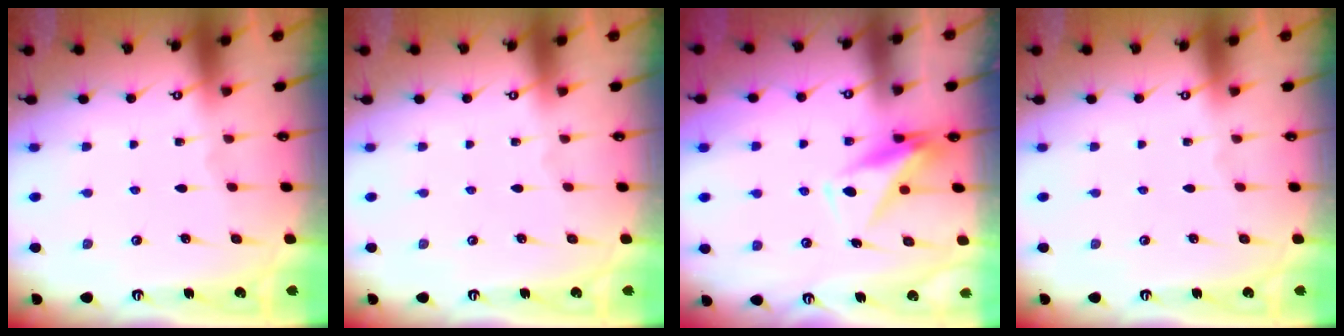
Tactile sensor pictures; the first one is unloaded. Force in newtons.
{"total": 0.0}
{"total": 10.0, "press": 9.9, "slide": 1.7}
{"total": 0.0}